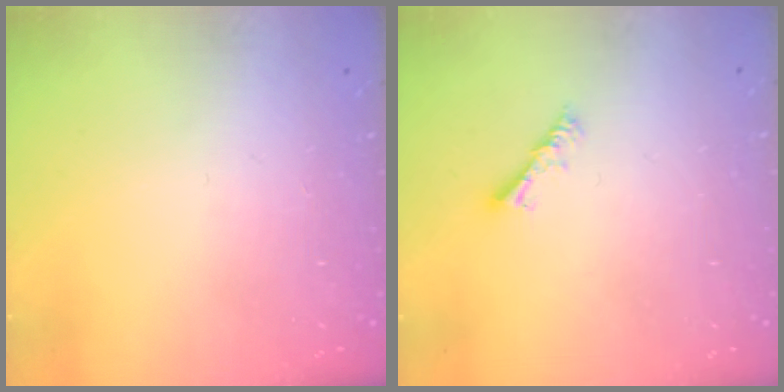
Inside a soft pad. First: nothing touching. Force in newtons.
{"total": 4.2, "press": 4.2, "slide": 0.5}